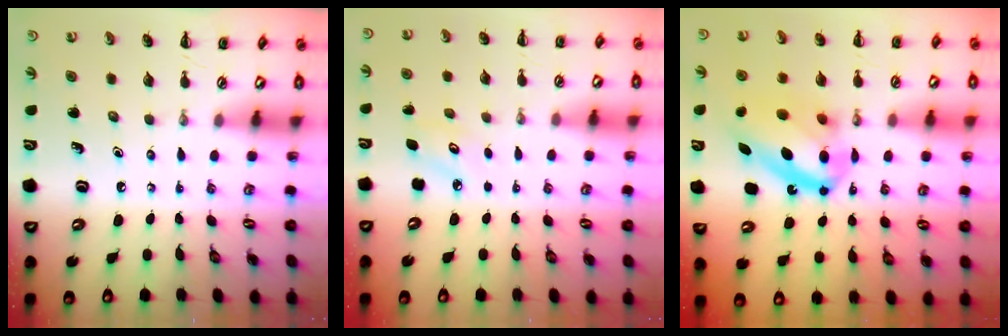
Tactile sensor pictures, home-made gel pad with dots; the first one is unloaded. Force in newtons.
{"total": 3.4, "press": 3.3, "slide": 0.8}
{"total": 15.5, "press": 15.0, "slide": 3.8}